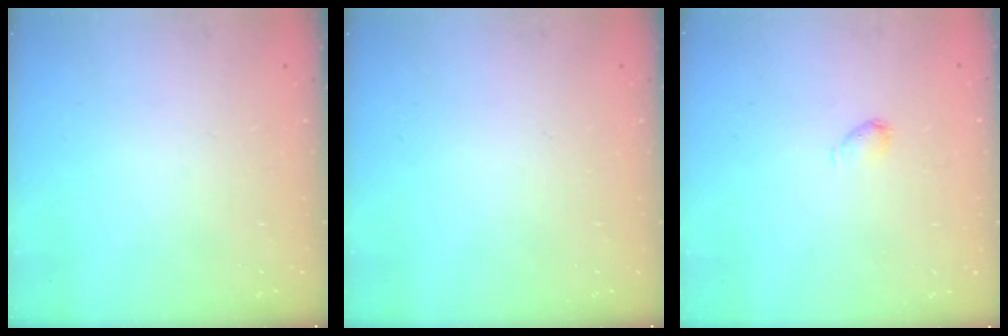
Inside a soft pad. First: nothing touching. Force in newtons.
{"total": 0.0}
{"total": 3.1, "press": 3.1, "slide": 0.6}